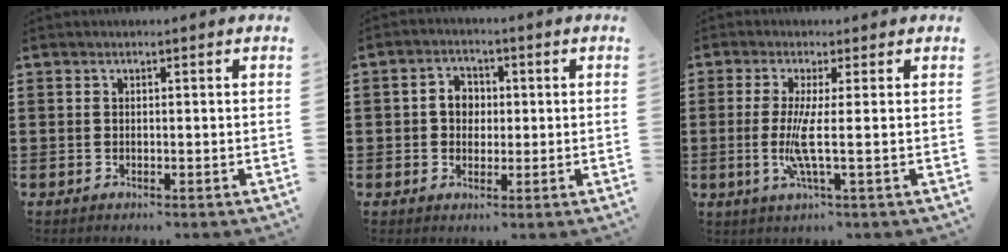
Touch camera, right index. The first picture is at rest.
{"total": 3.9, "force": [0.0, 3.3, 2.2], "torque": [-0.052, 0.013, -0.005]}
{"total": 5.7, "force": [-0.2, -0.2, 5.7], "torque": [-0.127, -0.023, -0.012]}